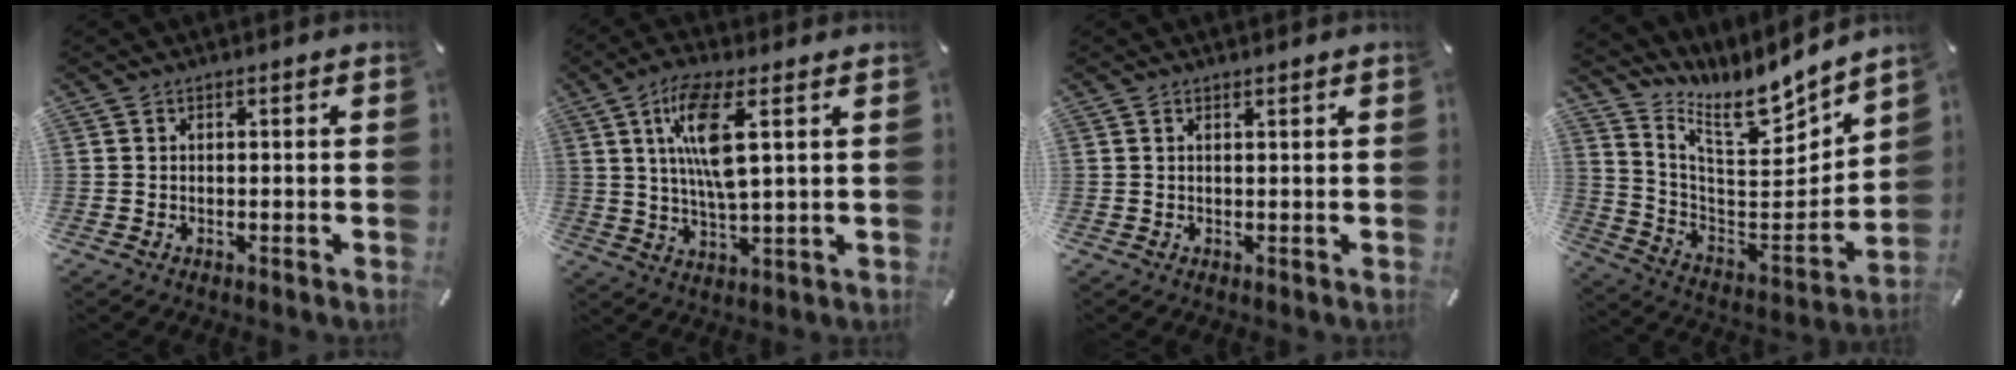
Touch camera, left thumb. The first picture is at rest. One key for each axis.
{"total": 11.7, "fx": 3.8, "fy": 3.0, "fz": 10.6, "tx": -0.213, "ty": -0.004, "tz": 0.060}
{"total": 0.6, "fx": 0.5, "fy": -0.1, "fz": 0.4, "tx": -0.005, "ty": -0.002, "tz": 0.010}
{"total": 12.8, "fx": 10.7, "fy": 4.3, "fz": 5.5, "tx": -0.089, "ty": -0.119, "tz": 0.180}